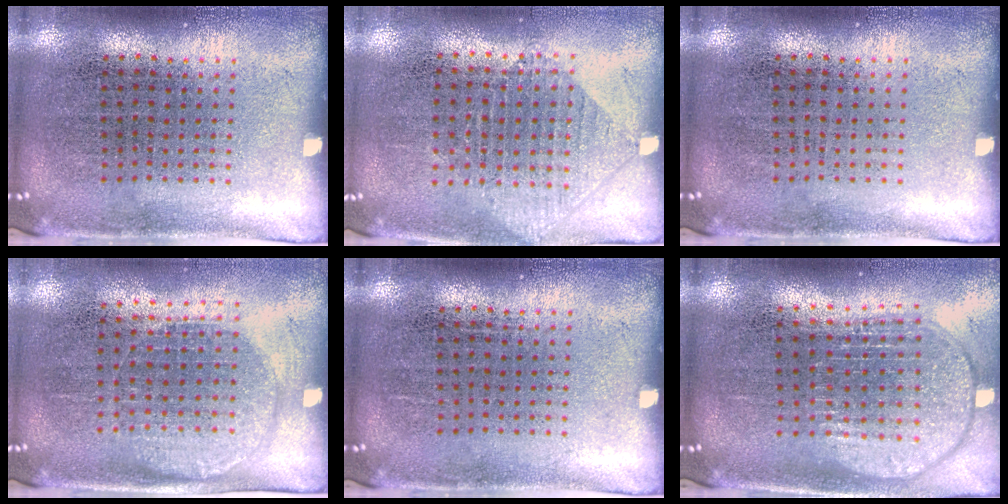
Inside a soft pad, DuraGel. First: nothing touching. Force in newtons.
{"total": 0.9, "press": 0.9, "slide": 0.2}
{"total": 0.0}
{"total": 1.3, "press": 1.2, "slide": 0.5}
{"total": 0.0}
{"total": 1.8, "press": 1.5, "slide": 1.0}